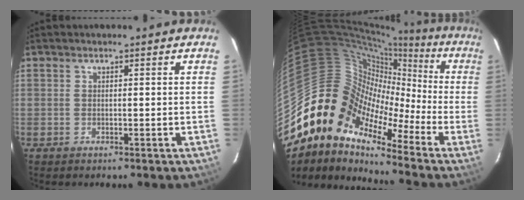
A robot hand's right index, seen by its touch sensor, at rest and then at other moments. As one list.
[{"total": 11.6, "force": [-5.4, 8.9, 5.1], "torque": [-0.070, 0.012, -0.133]}]